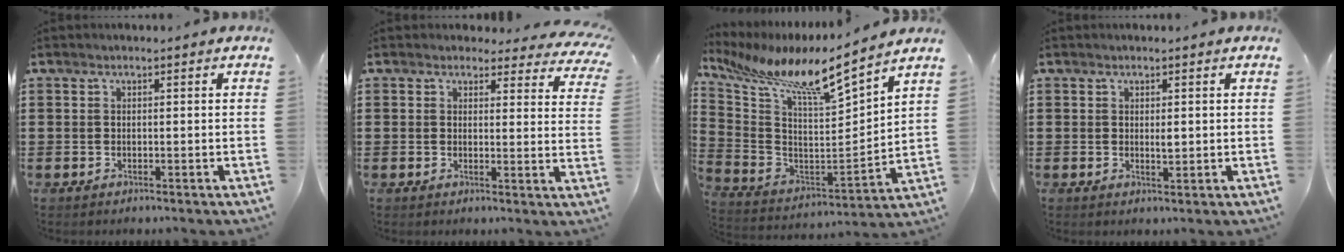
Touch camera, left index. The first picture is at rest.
{"total": 3.2, "force": [2.9, 1.3, 0.7], "torque": [-0.019, -0.009, 0.051]}
{"total": 9.8, "force": [8.0, 0.4, 5.6], "torque": [-0.137, -0.068, 0.122]}
{"total": 1.4, "force": [0.3, 0.5, 1.3], "torque": [-0.017, 0.001, 0.003]}